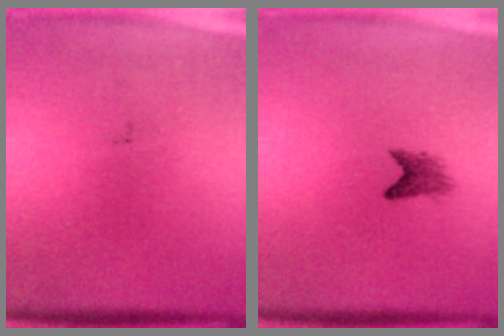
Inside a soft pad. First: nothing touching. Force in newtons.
{"total": 2.1}